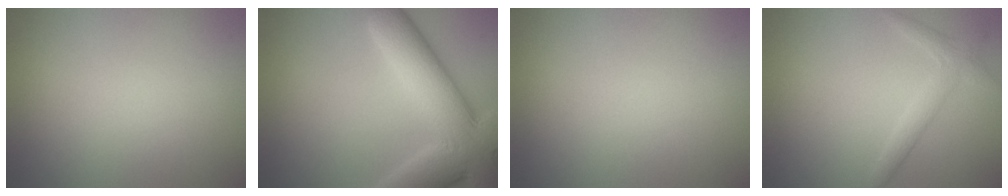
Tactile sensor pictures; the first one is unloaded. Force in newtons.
{"total": 10.5, "press": 10.5, "slide": 0.7}
{"total": 0.0}
{"total": 1.9, "press": 1.9, "slide": 0.1}